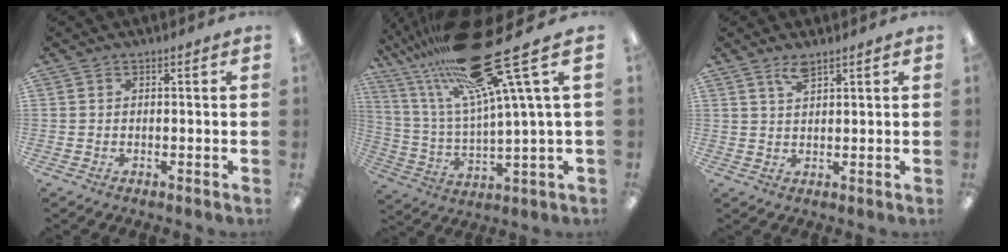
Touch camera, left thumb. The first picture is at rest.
{"total": 28.7, "force": [15.7, 8.3, 22.6], "torque": [-0.384, -0.084, 0.255]}
{"total": 3.2, "force": [2.6, 0.7, 1.9], "torque": [-0.043, 0.000, 0.047]}